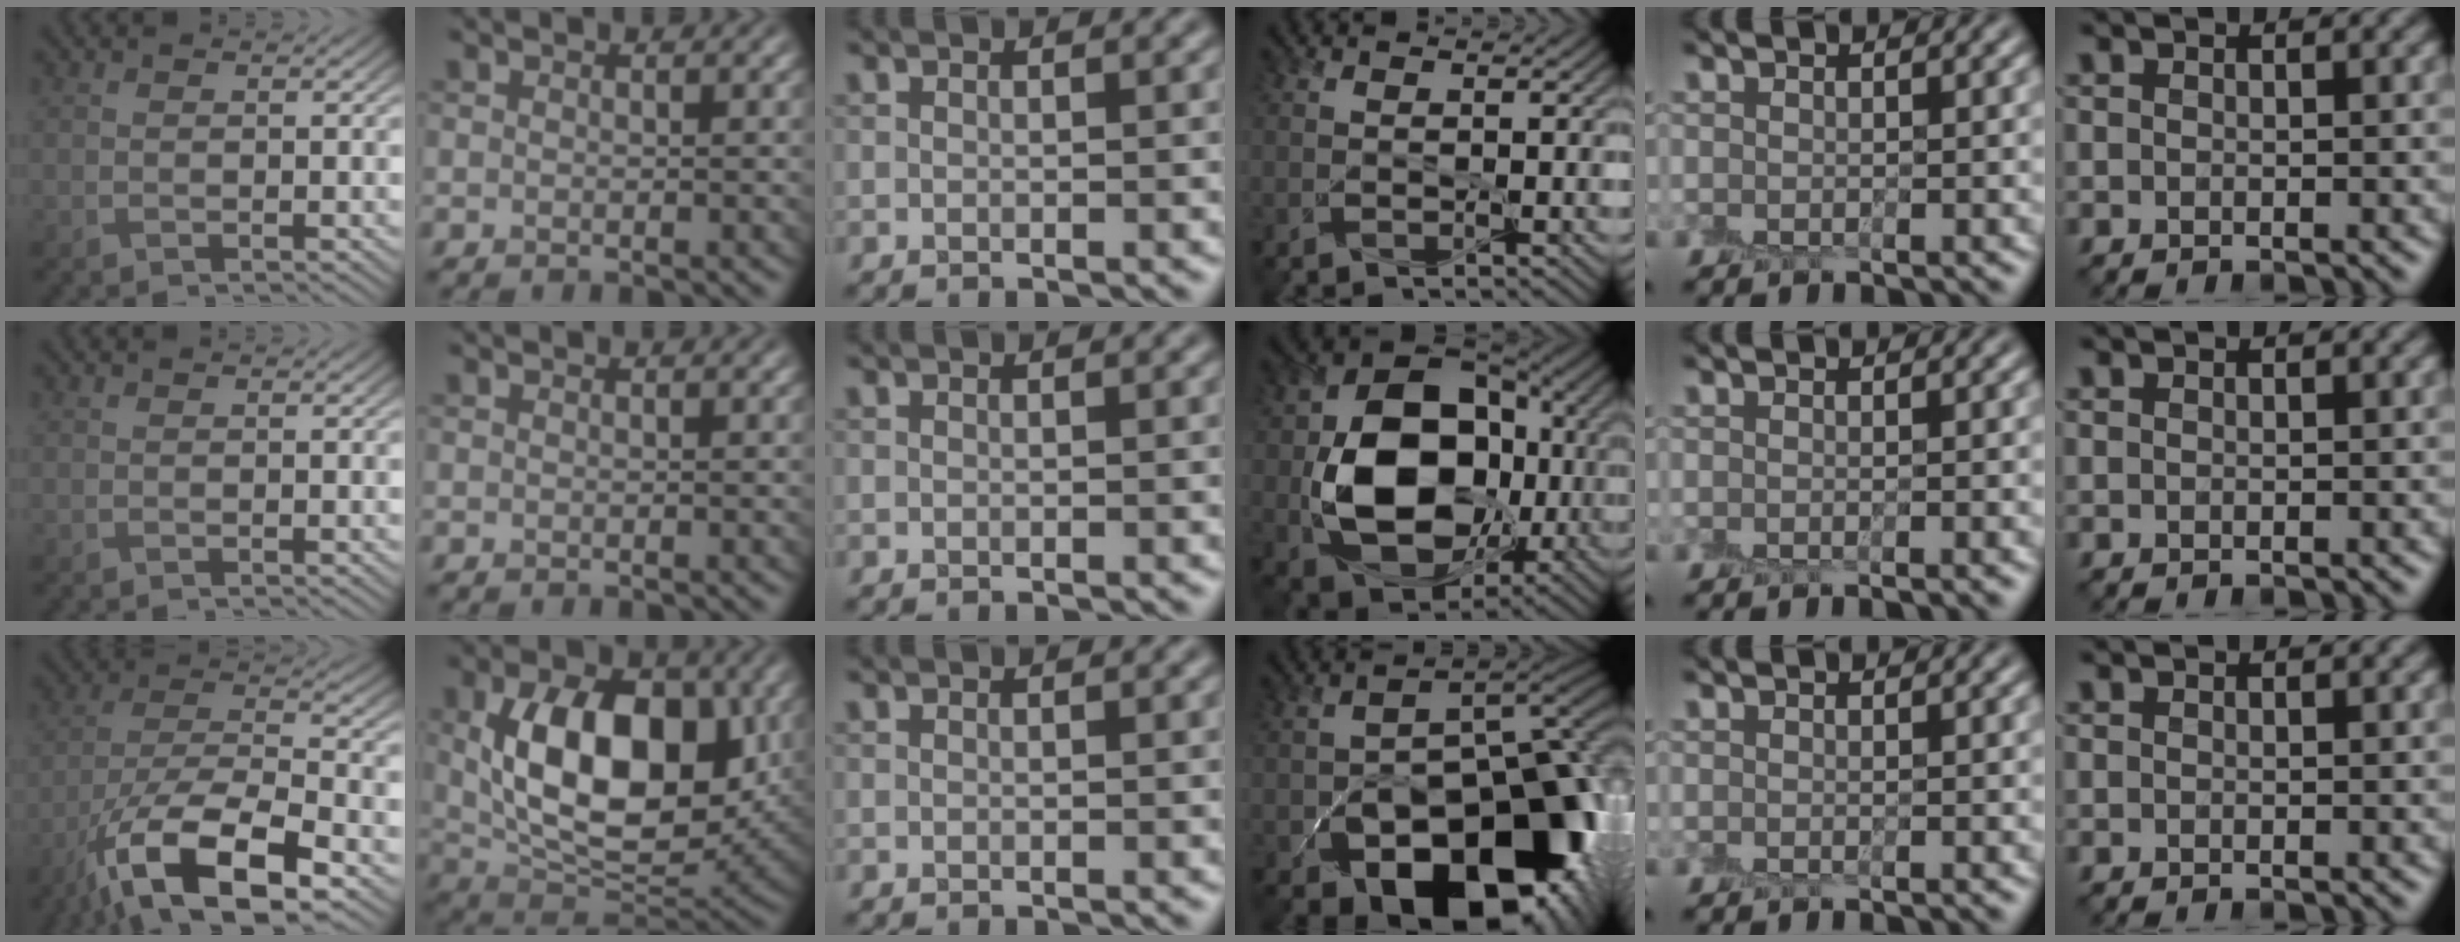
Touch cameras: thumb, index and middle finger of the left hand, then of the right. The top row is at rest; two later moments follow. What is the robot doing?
{"motion": "peel", "object": "postage stamp"}